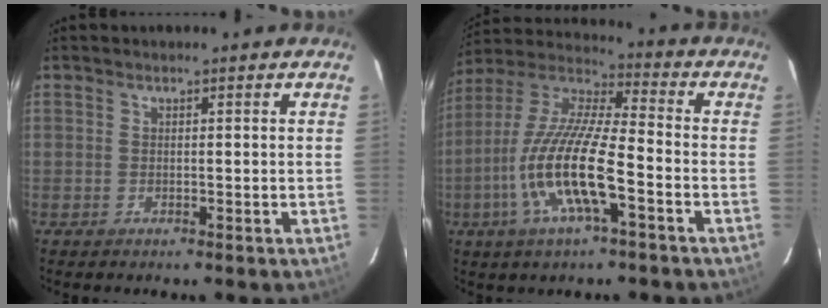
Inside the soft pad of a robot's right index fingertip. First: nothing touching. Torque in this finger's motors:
{"motor_torque": [1.62, -0.52, 1.06, 0.21]}